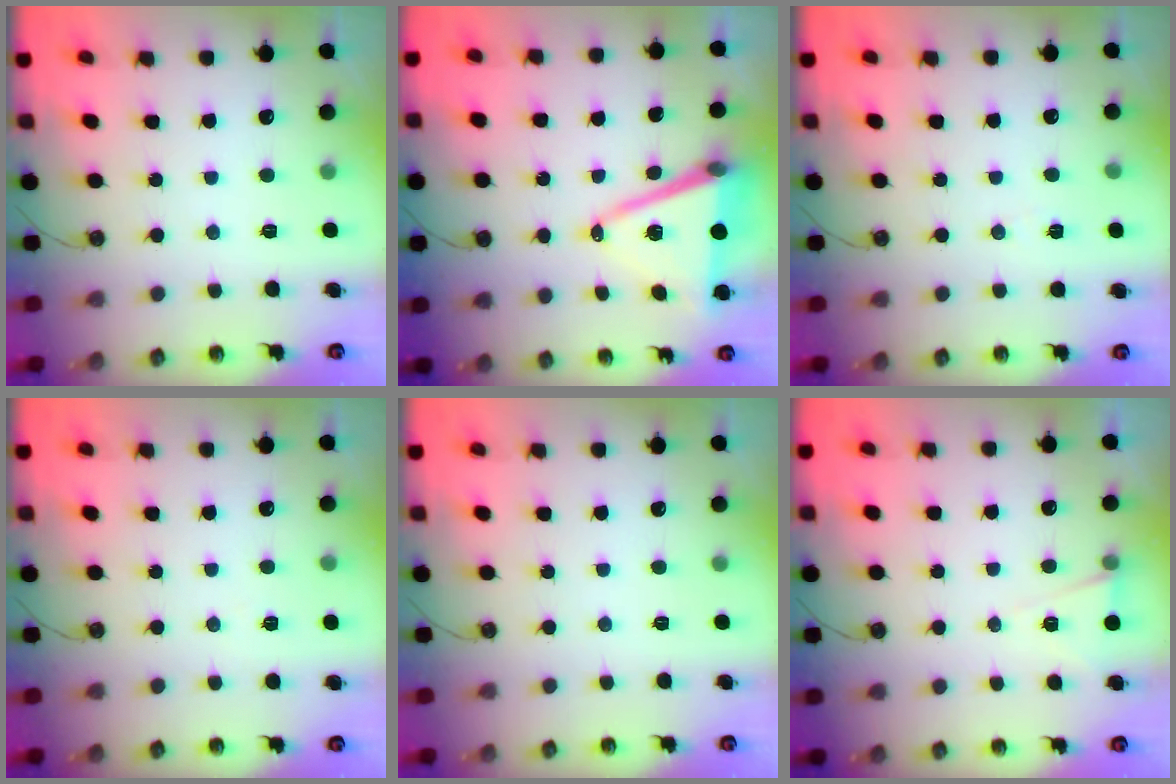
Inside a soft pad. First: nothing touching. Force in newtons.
{"total": 12.7, "press": 12.1, "slide": 4.0}
{"total": 3.3, "press": 2.7, "slide": 1.9}
{"total": 5.1, "press": 2.6, "slide": 4.4}
{"total": 0.0}
{"total": 5.4, "press": 3.1, "slide": 4.5}